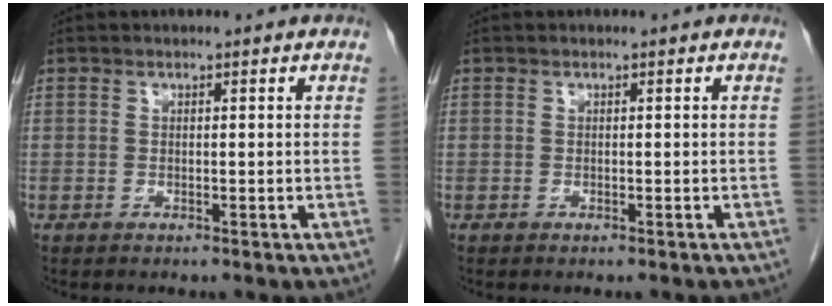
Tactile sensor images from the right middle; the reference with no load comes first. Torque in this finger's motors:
{"motor_torque": [0.21, -0.37, -0.07, -0.01]}